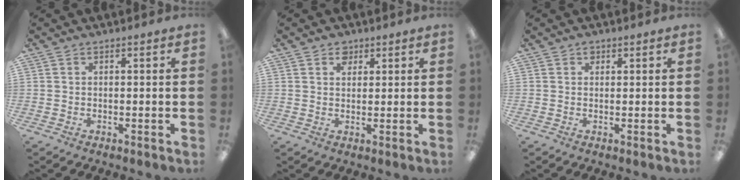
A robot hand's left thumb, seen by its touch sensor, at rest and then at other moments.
{"total": 3.1, "force": [1.9, 2.0, 1.2], "torque": [-0.011, -0.005, 0.033]}
{"total": 1.2, "force": [0.8, 0.8, 0.4], "torque": [-0.002, -0.001, 0.012]}